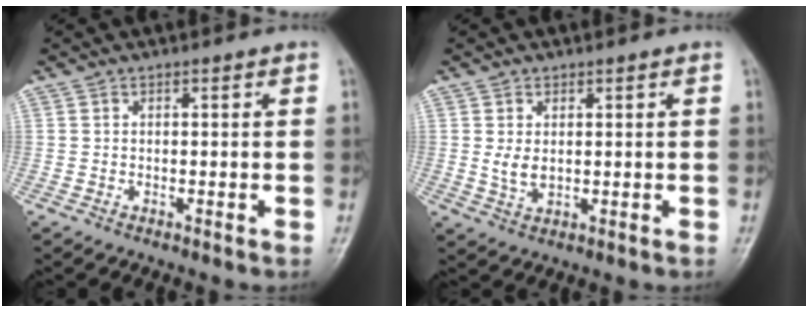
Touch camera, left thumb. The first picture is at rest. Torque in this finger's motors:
{"motor_torque": [0.45, 0.59, 0.50, 0.00, -0.01]}